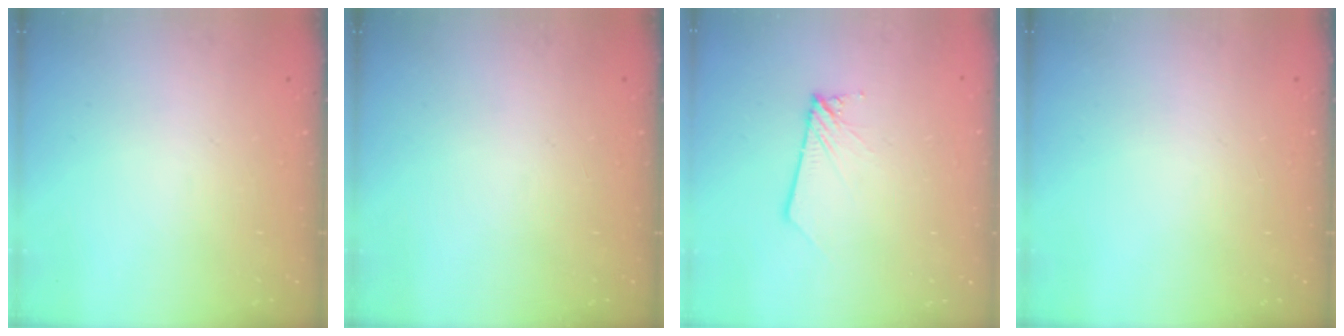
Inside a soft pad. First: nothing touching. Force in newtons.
{"total": 0.0}
{"total": 2.7, "press": 2.7, "slide": 0.2}
{"total": 0.0}